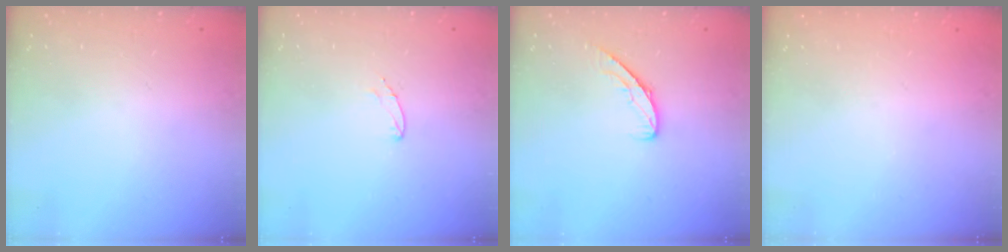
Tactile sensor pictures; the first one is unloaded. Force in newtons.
{"total": 5.0, "press": 5.0, "slide": 0.4}
{"total": 5.2, "press": 5.2, "slide": 0.3}
{"total": 0.0}